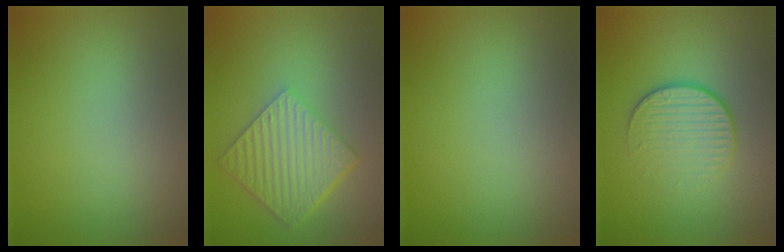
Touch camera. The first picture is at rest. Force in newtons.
{"total": 6.7, "press": 4.8, "slide": 4.7}
{"total": 0.0}
{"total": 4.2, "press": 2.8, "slide": 3.2}